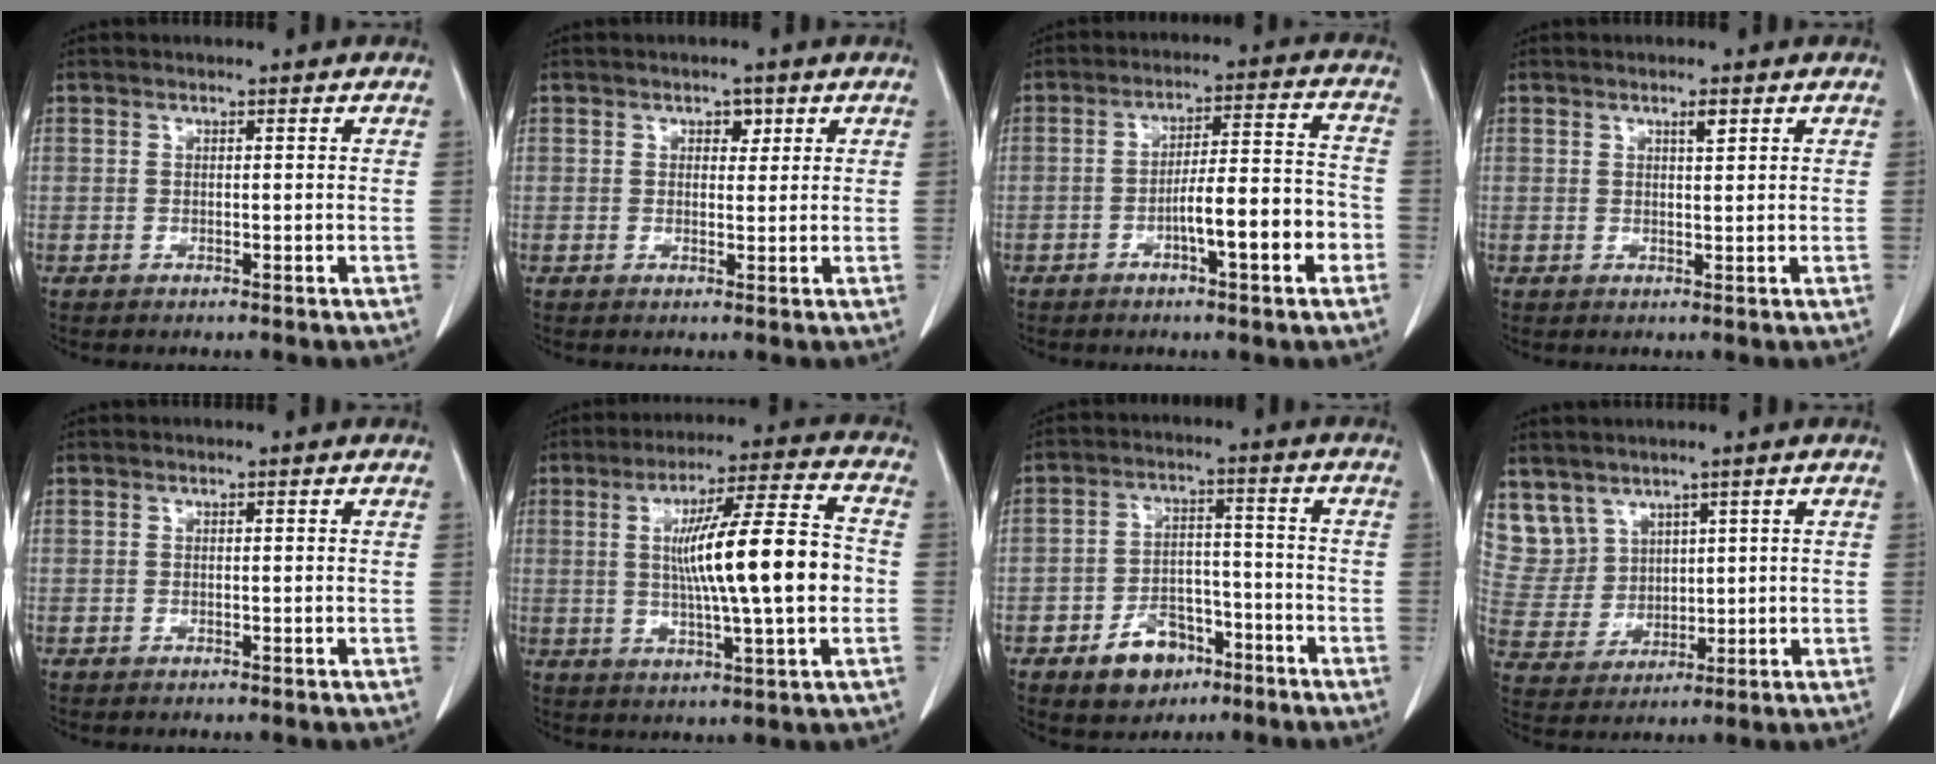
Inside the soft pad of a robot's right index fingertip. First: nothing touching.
{"total": 1.9, "force": [0.9, 1.3, 1.1], "torque": [-0.012, 0.002, 0.011]}
{"total": 9.9, "force": [-3.8, 1.1, 9.1], "torque": [-0.141, 0.018, -0.057]}
{"total": 1.5, "force": [0.9, 0.2, 1.2], "torque": [-0.022, -0.003, 0.014]}
{"total": 0.0}
{"total": 15.4, "force": [-0.1, 0.5, 15.3], "torque": [-0.252, 0.009, -0.002]}
{"total": 7.9, "force": [-4.5, 5.2, 3.7], "torque": [-0.061, 0.017, -0.068]}
{"total": 8.6, "force": [5.7, 6.3, 0.7], "torque": [-0.027, 0.022, 0.136]}